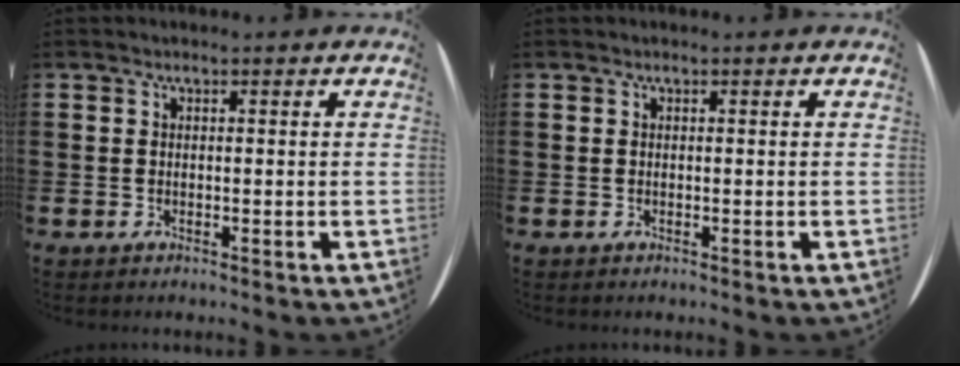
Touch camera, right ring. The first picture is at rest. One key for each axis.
{"total": 0.0}